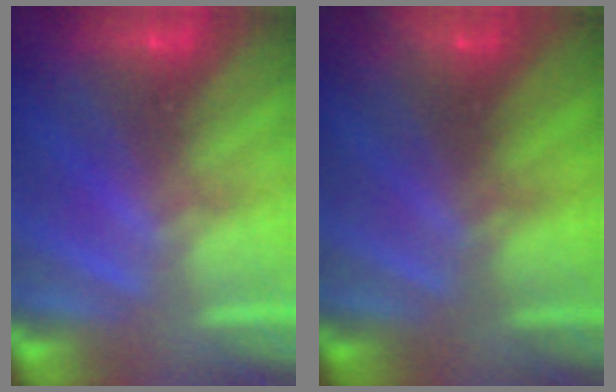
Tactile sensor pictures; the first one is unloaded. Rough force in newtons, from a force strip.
{"total": 2.4}